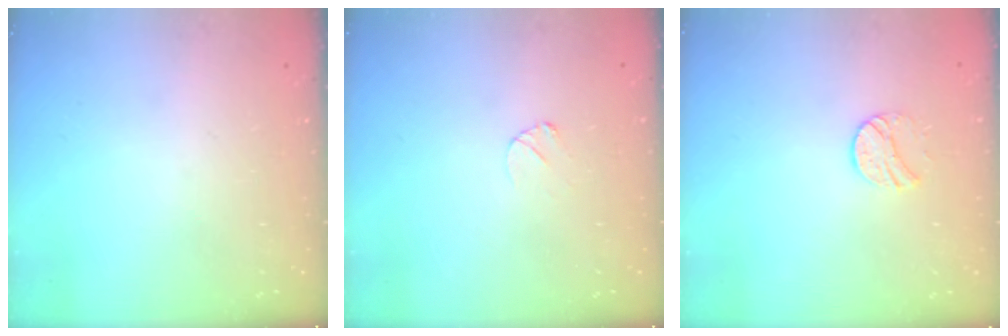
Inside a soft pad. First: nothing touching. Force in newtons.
{"total": 2.8, "press": 2.8, "slide": 0.3}
{"total": 8.0, "press": 8.0, "slide": 0.6}